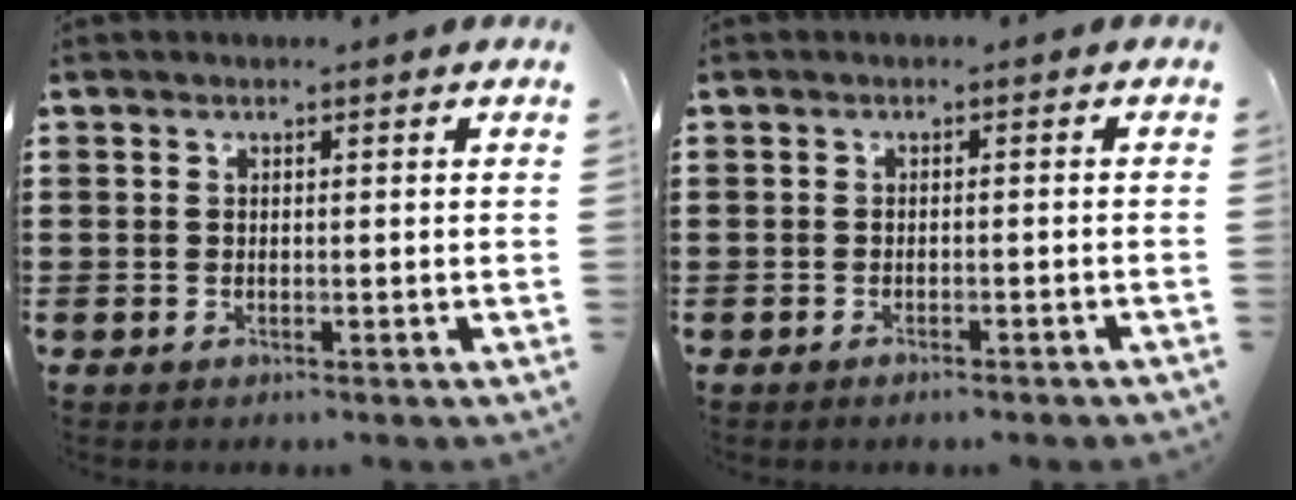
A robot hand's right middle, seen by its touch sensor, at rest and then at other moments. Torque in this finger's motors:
{"motor_torque": [-0.02, 0.07, -0.06, -0.01]}